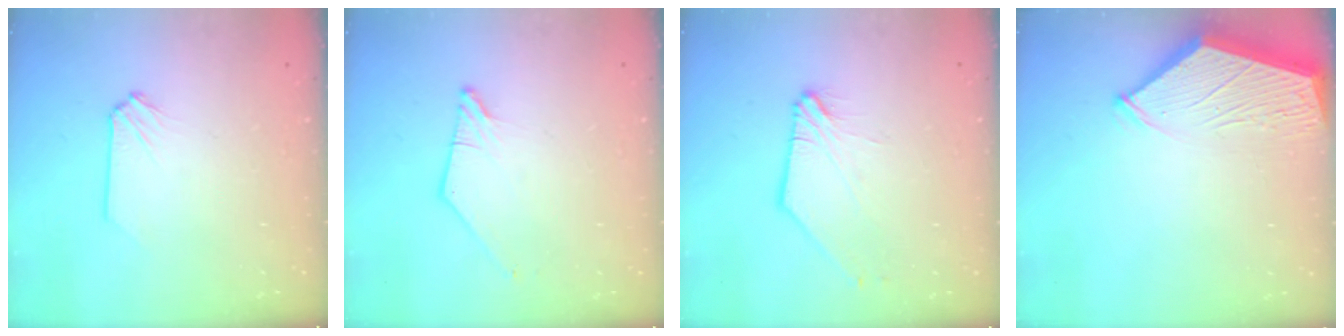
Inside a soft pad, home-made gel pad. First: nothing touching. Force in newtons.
{"total": 1.8, "press": 1.7, "slide": 0.3}
{"total": 2.3, "press": 2.3, "slide": 0.2}
{"total": 3.8, "press": 3.8, "slide": 0.6}